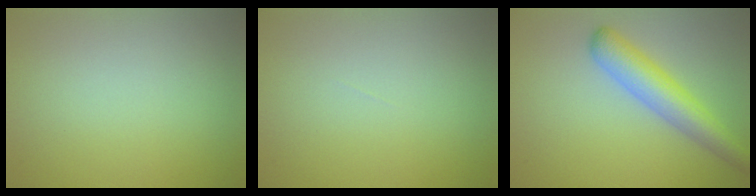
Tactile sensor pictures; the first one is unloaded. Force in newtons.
{"total": 0.0}
{"total": 4.8, "press": 4.8, "slide": 0.2}